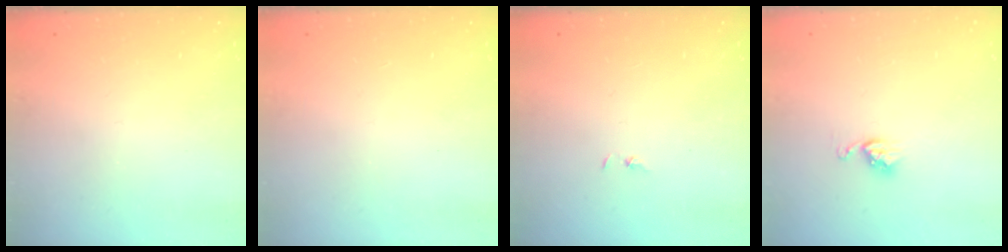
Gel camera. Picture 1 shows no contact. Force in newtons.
{"total": 1.1, "press": 1.1, "slide": 0.1}
{"total": 0.7, "press": 0.7, "slide": 0.1}
{"total": 5.1, "press": 5.0, "slide": 0.5}